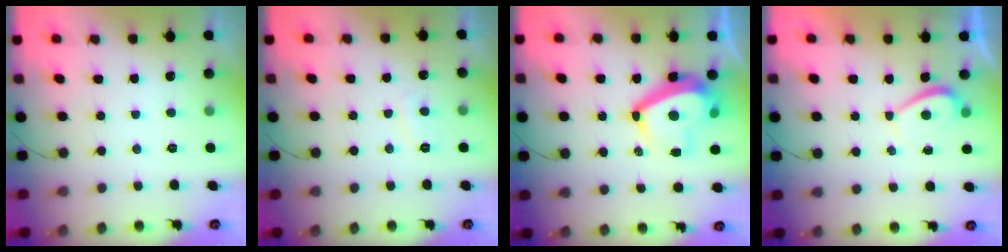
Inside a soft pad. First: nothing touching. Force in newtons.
{"total": 2.0, "press": 1.9, "slide": 0.5}
{"total": 12.9, "press": 12.7, "slide": 2.3}
{"total": 1.0, "press": 0.9, "slide": 0.6}